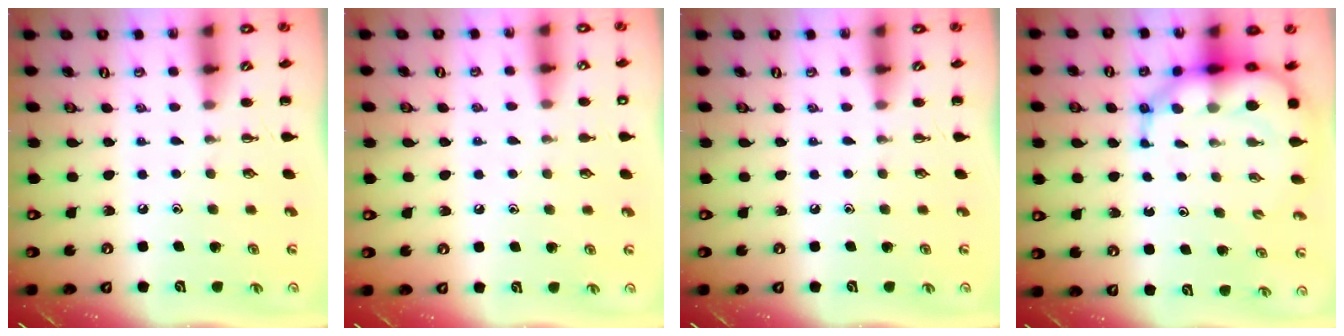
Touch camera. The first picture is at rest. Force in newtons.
{"total": 6.7, "press": 6.3, "slide": 2.3}
{"total": 0.0}
{"total": 10.7, "press": 10.3, "slide": 3.1}